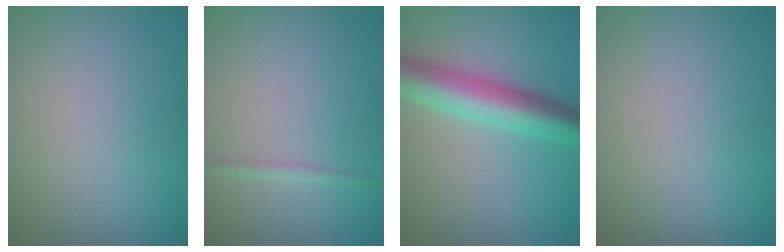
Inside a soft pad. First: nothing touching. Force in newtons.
{"total": 0.8, "press": 0.8, "slide": 0.1}
{"total": 6.7, "press": 6.7, "slide": 0.3}
{"total": 0.0}